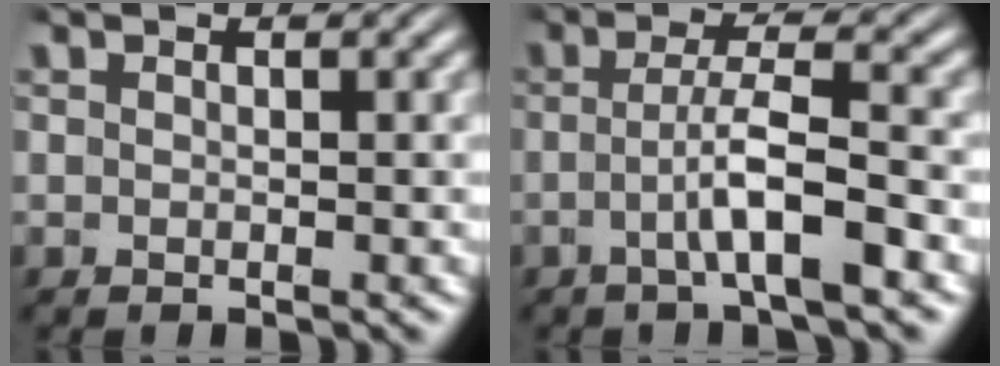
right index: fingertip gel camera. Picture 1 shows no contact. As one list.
[{"total": 3.9, "force": [-1.4, 0.4, 3.6], "torque": [-0.063, 0.002, -0.027]}]